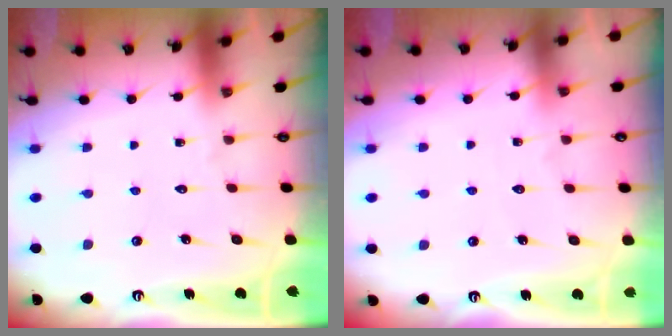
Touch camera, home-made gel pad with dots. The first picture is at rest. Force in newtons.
{"total": 3.9, "press": 3.9, "slide": 0.3}